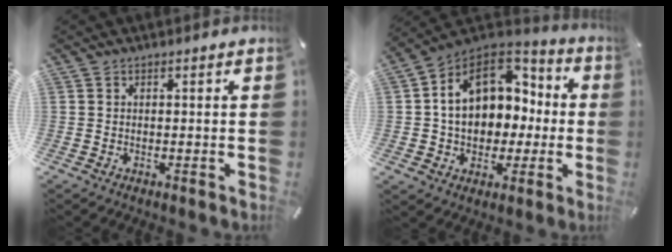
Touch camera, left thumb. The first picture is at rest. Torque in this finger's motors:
{"motor_torque": [0.16, 2.23, 2.30, 0.25, 0.22]}